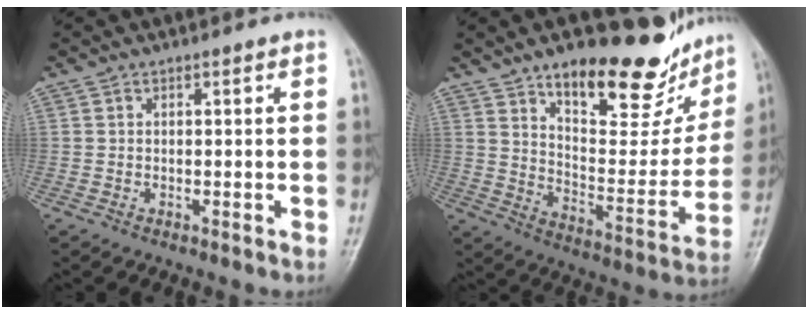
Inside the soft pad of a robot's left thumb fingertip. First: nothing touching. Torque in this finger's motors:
{"motor_torque": [1.17, 0.98, 1.42, -1.35, 0.09]}